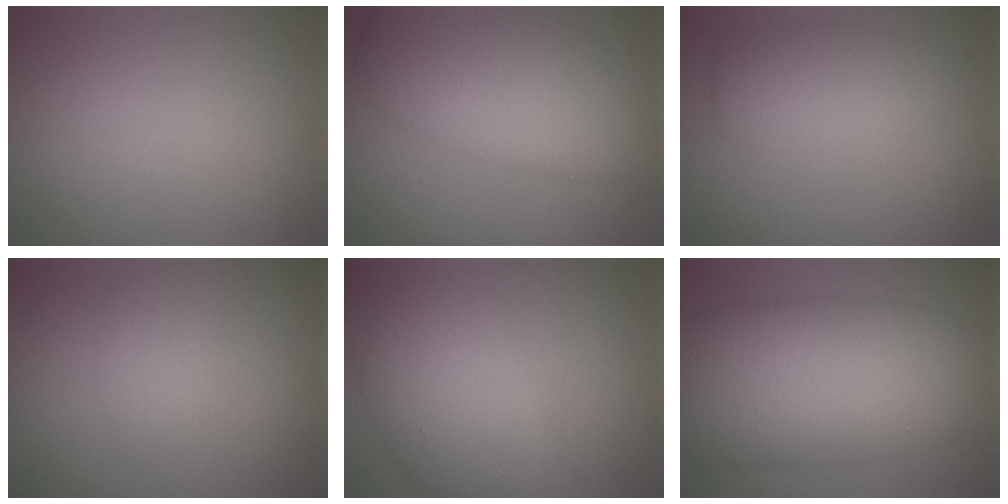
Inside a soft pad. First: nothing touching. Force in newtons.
{"total": 10.3, "press": 10.3, "slide": 0.5}
{"total": 3.7, "press": 3.7, "slide": 0.2}
{"total": 1.7, "press": 1.7, "slide": 0.0}
{"total": 7.6, "press": 7.6, "slide": 0.4}
{"total": 13.7, "press": 13.7, "slide": 0.2}